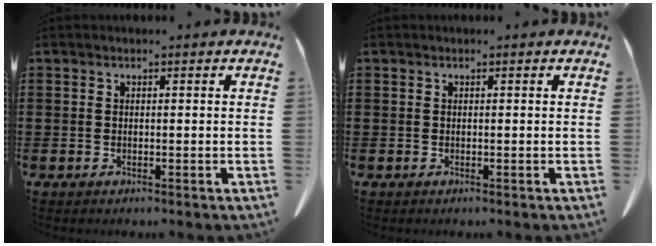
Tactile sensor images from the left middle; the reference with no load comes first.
{"total": 0.0}